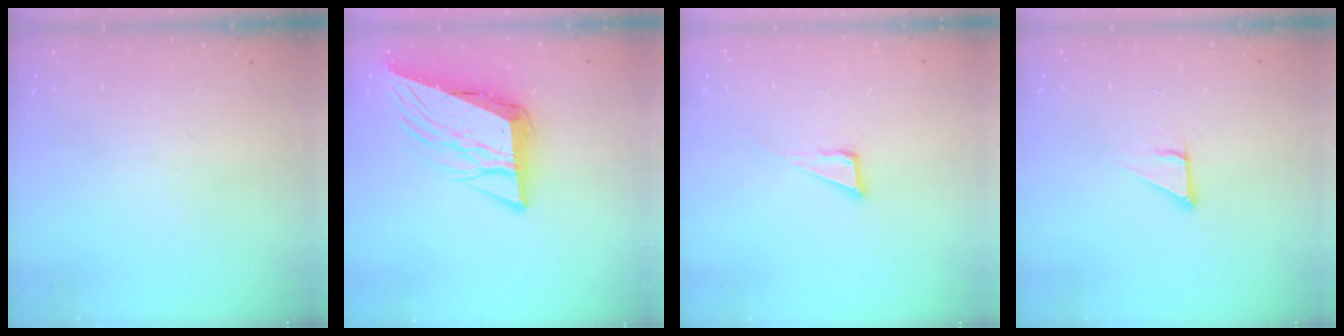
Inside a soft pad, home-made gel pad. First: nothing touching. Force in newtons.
{"total": 12.3, "press": 11.7, "slide": 3.6}
{"total": 6.4, "press": 5.8, "slide": 2.6}
{"total": 3.5, "press": 3.5, "slide": 0.2}